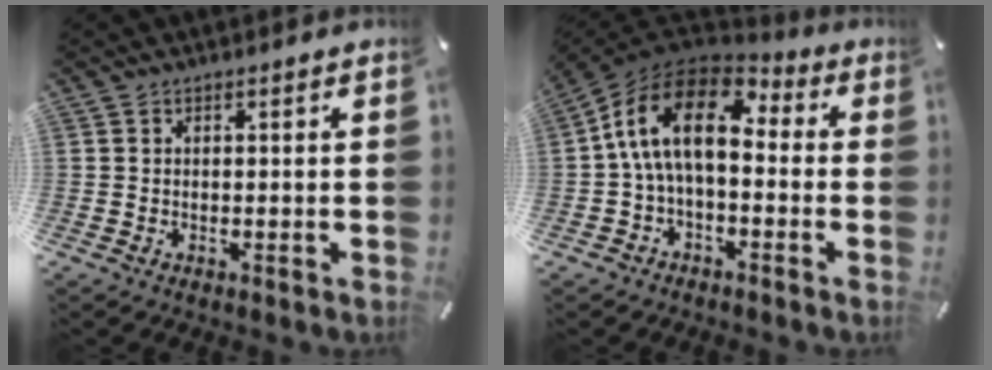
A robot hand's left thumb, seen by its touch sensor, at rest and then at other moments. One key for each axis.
{"total": 14.8, "fx": 1.9, "fy": 8.6, "fz": 11.9, "tx": -0.239, "ty": 0.010, "tz": 0.026}